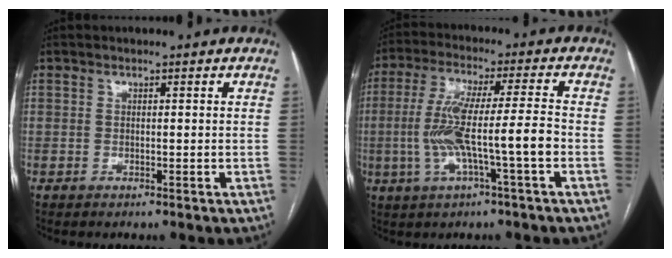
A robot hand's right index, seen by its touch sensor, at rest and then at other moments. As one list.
[{"total": 11.2, "force": [-2.5, 0.0, 10.9], "torque": [-0.214, 0.014, -0.048]}]